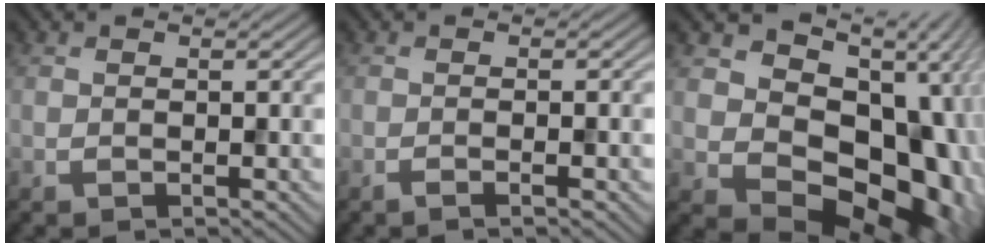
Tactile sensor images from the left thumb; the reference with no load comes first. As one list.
[{"total": 1.7, "force": [-0.8, 0.2, 1.5], "torque": [-0.023, 0.005, -0.019]}, {"total": 17.7, "force": [0.3, 12.9, 12.1], "torque": [-0.132, -0.033, 0.038]}]